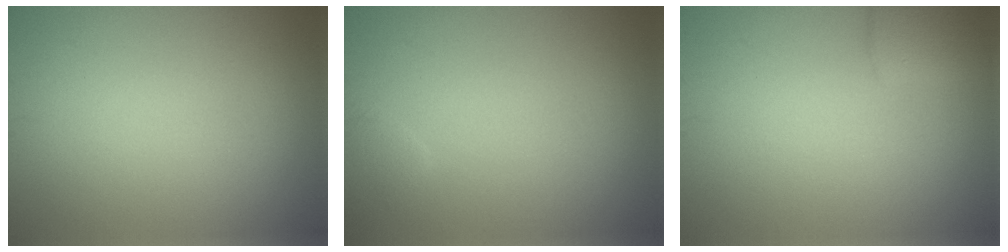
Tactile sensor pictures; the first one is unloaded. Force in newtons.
{"total": 1.0, "press": 1.0, "slide": 0.0}
{"total": 2.6, "press": 2.6, "slide": 0.1}